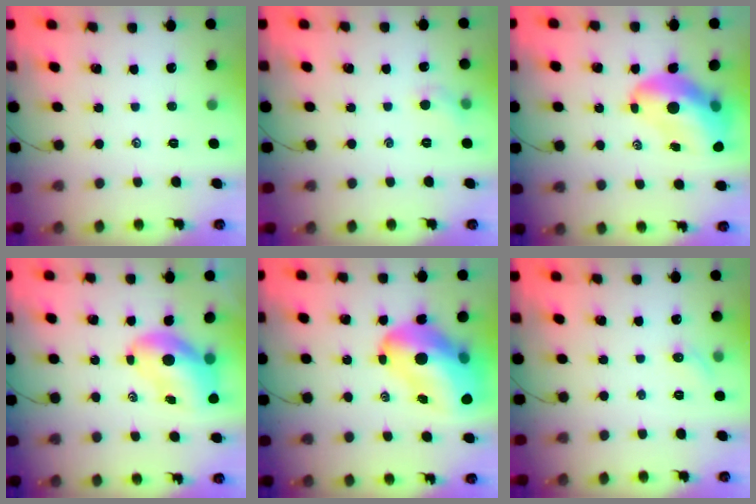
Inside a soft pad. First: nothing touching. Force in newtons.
{"total": 4.9, "press": 4.6, "slide": 1.7}
{"total": 13.8, "press": 13.3, "slide": 3.7}
{"total": 7.8, "press": 7.5, "slide": 2.3}
{"total": 19.5, "press": 18.6, "slide": 5.7}
{"total": 5.1, "press": 4.9, "slide": 1.5}